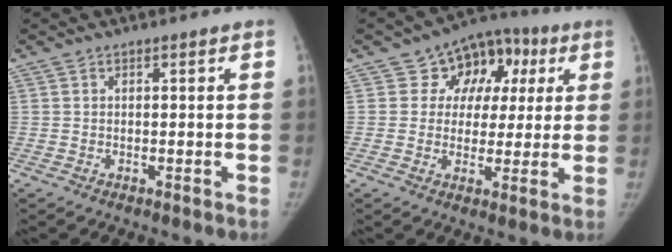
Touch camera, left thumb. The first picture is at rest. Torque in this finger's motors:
{"motor_torque": [-0.27, 0.38, 0.20, 0.28, 0.01]}